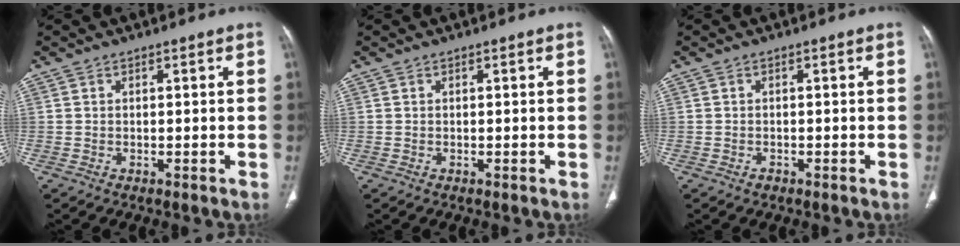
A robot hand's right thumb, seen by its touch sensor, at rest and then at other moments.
{"total": 0.0}
{"total": 0.8, "force": [-0.5, 0.6, 0.3], "torque": [-0.005, 0.001, -0.008]}